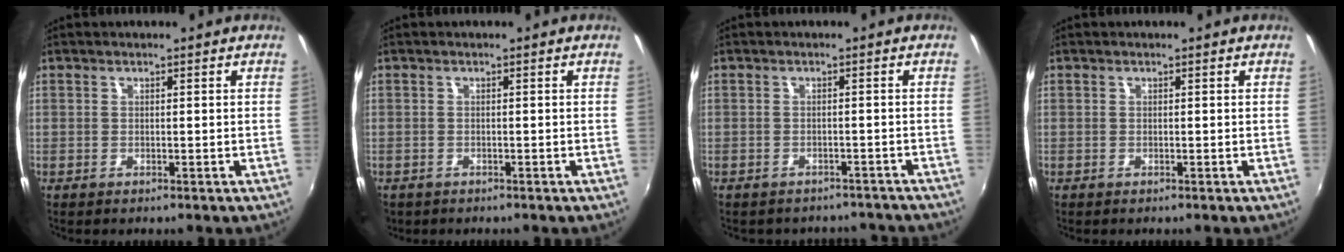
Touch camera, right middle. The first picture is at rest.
{"total": 1.6, "force": [-1.0, 1.2, 0.4], "torque": [-0.015, -0.005, -0.016]}
{"total": 8.1, "force": [-7.2, 3.3, 1.9], "torque": [-0.042, -0.004, -0.082]}
{"total": 0.0}